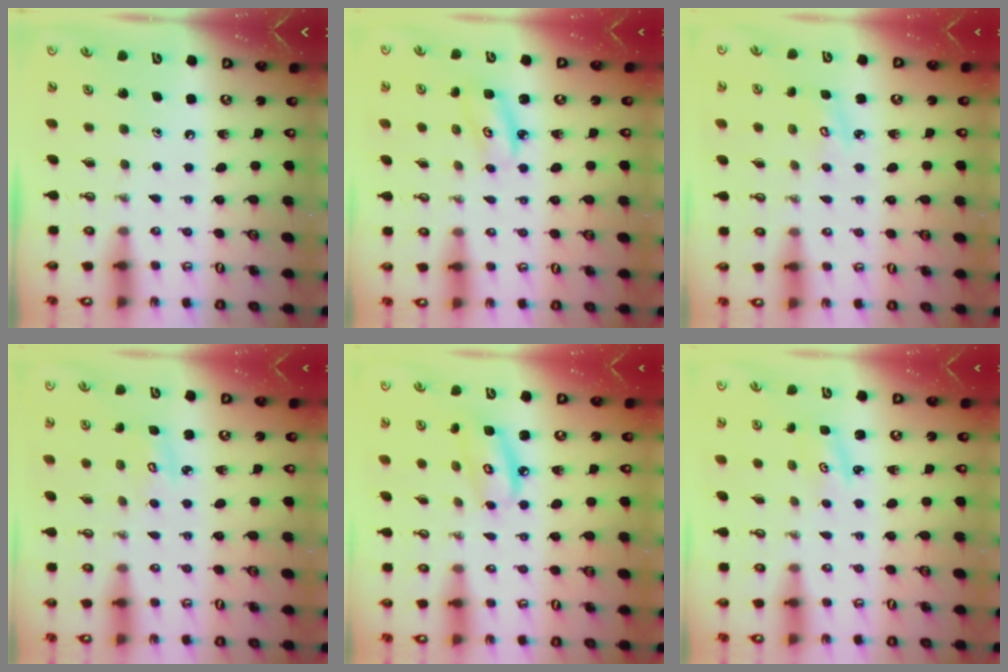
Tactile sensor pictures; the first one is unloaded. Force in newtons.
{"total": 3.9, "press": 3.9, "slide": 0.2}
{"total": 3.9, "press": 3.8, "slide": 0.5}
{"total": 2.9, "press": 2.9, "slide": 0.2}
{"total": 7.2, "press": 7.1, "slide": 0.5}
{"total": 1.7, "press": 1.7, "slide": 0.2}